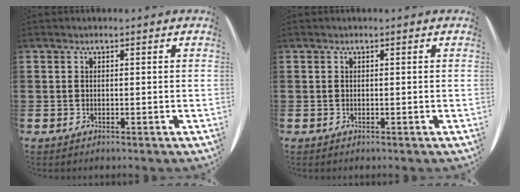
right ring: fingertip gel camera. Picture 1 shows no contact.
{"total": 0.0}